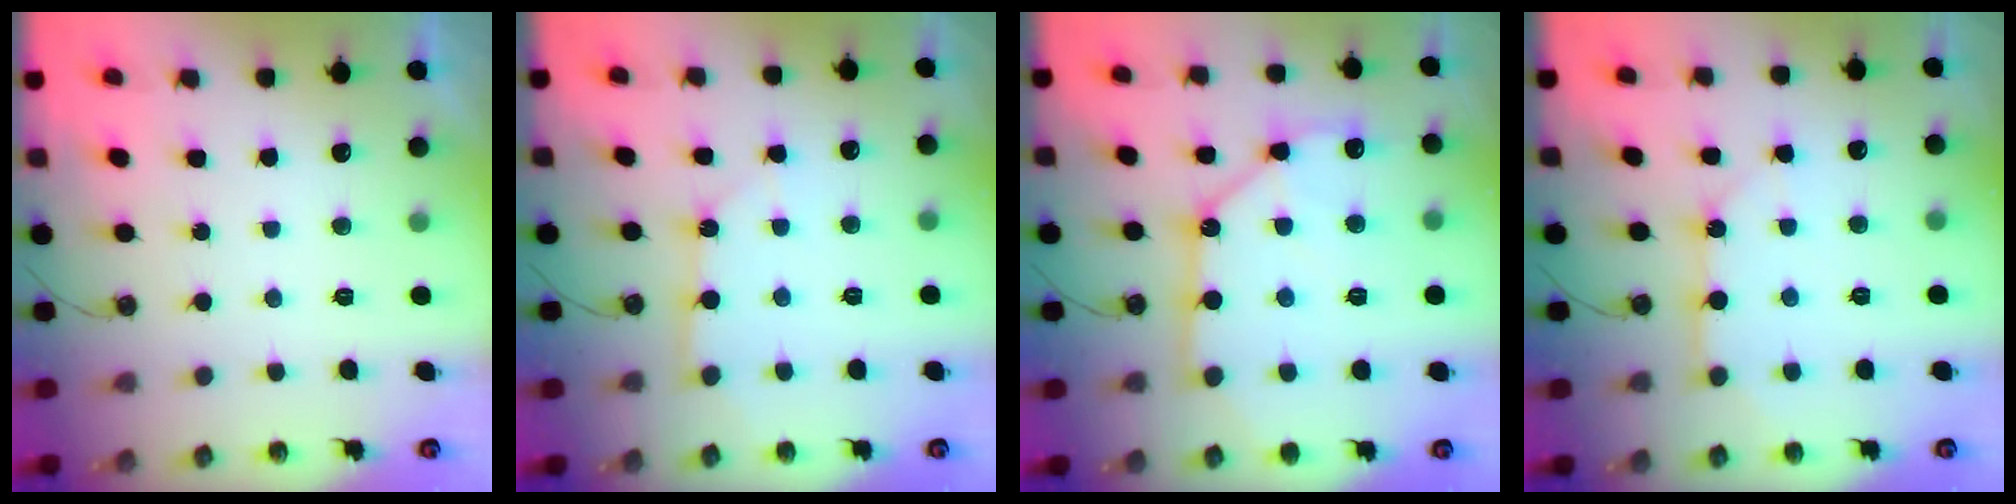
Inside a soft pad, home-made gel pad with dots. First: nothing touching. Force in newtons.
{"total": 4.1, "press": 4.1, "slide": 0.3}
{"total": 14.9, "press": 14.8, "slide": 1.8}
{"total": 10.2, "press": 10.1, "slide": 1.0}